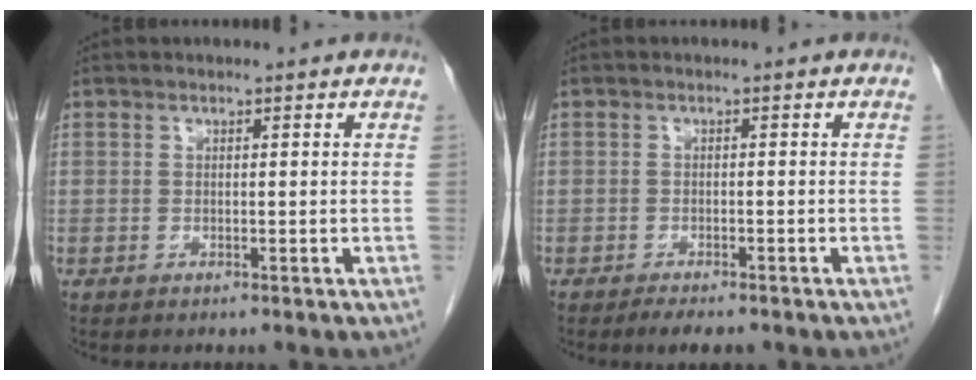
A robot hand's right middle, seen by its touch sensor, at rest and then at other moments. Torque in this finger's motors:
{"motor_torque": [0.45, -0.23, -0.05, -0.01]}